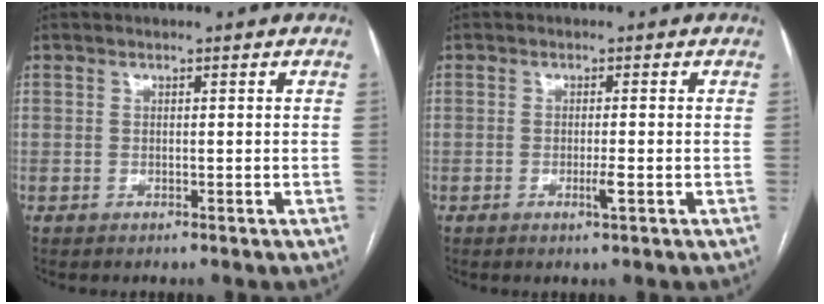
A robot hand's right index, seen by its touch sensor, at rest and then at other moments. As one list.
[{"total": 2.1, "force": [-0.7, -0.2, 2.0], "torque": [-0.038, -0.006, -0.013]}]